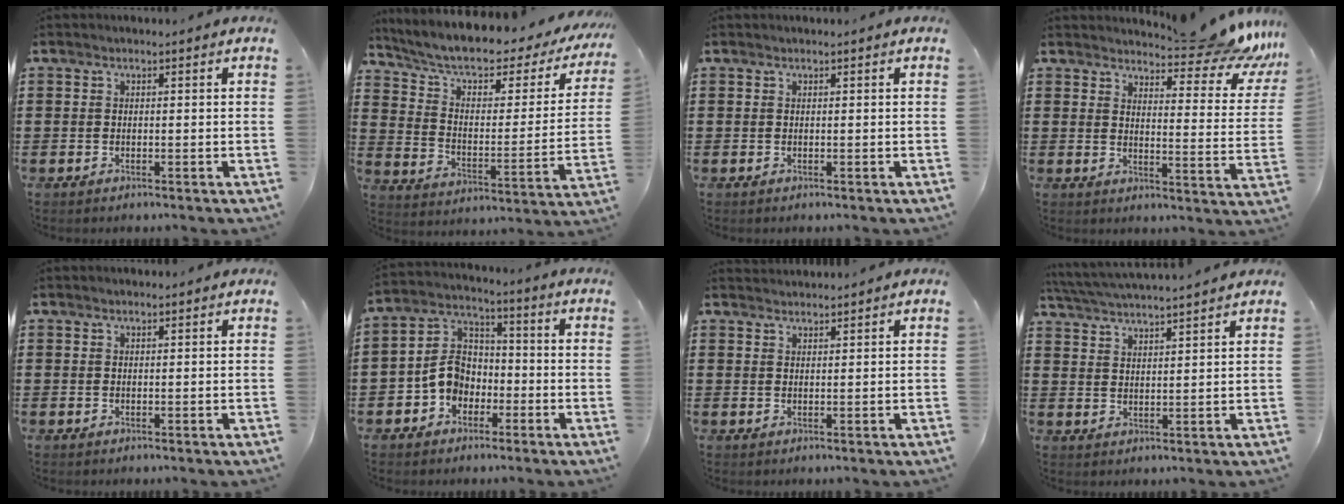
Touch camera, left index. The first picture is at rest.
{"total": 6.6, "force": [4.9, 2.3, 3.8], "torque": [-0.098, -0.034, 0.080]}
{"total": 0.0}
{"total": 9.6, "force": [8.4, 1.6, 4.2], "torque": [-0.057, -0.060, 0.145]}
{"total": 0.5, "force": [0.5, 0.1, 0.3], "torque": [-0.005, 0.000, 0.009]}
{"total": 7.0, "force": [-2.6, 5.6, 3.4], "torque": [-0.090, 0.015, -0.055]}
{"total": 1.4, "force": [1.4, 0.0, 0.0], "torque": [-0.001, 0.000, 0.028]}
{"total": 4.2, "force": [4.1, -0.7, 0.7], "torque": [-0.029, -0.021, 0.071]}